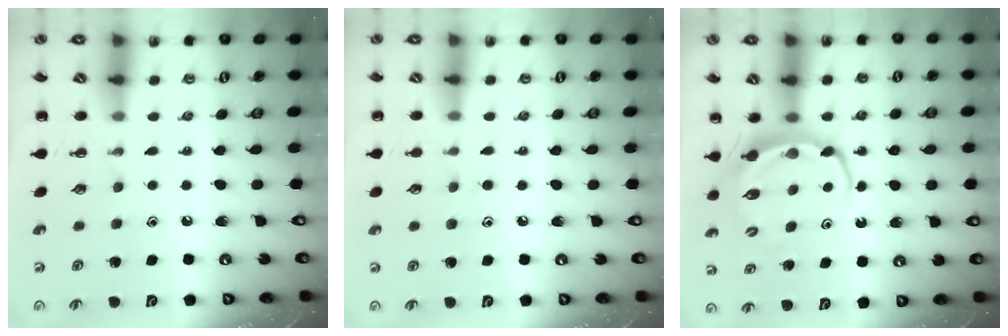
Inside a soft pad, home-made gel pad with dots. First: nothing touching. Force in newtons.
{"total": 7.5, "press": 7.1, "slide": 2.2}
{"total": 5.9, "press": 5.8, "slide": 0.7}